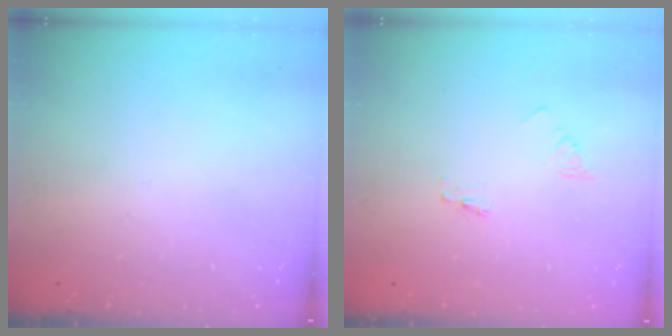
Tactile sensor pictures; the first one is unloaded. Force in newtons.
{"total": 2.1, "press": 2.1, "slide": 0.1}